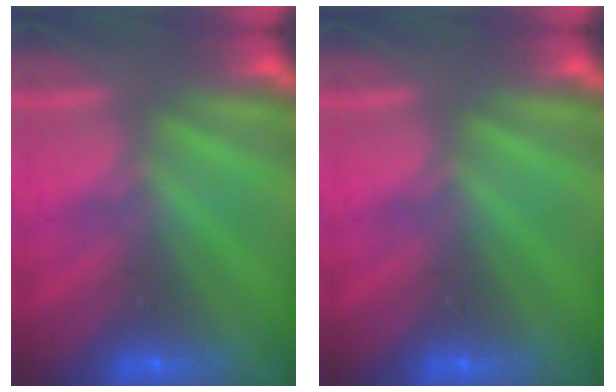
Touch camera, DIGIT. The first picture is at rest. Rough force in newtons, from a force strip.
{"total": 0.0}